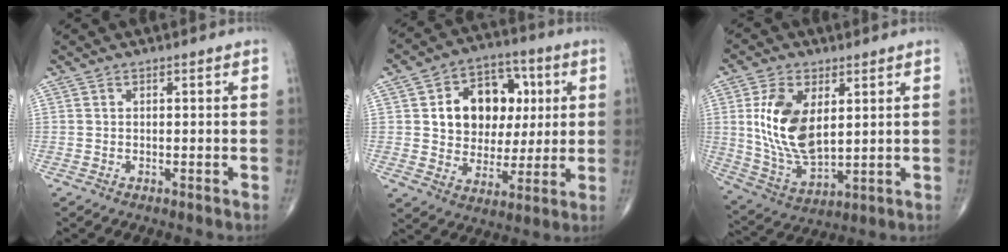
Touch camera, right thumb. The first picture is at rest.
{"total": 15.8, "force": [3.3, 12.2, 9.6], "torque": [-0.093, 0.009, 0.056]}
{"total": 14.5, "force": [3.1, 8.0, 11.7], "torque": [-0.218, -0.021, 0.070]}